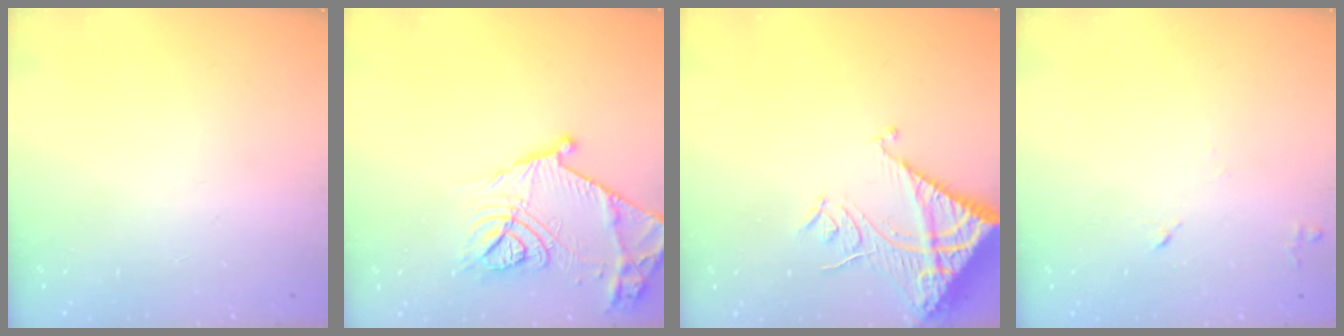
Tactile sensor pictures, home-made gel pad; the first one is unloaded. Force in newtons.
{"total": 19.0, "press": 19.0, "slide": 0.7}
{"total": 14.3, "press": 14.2, "slide": 1.6}
{"total": 5.6, "press": 5.5, "slide": 0.9}